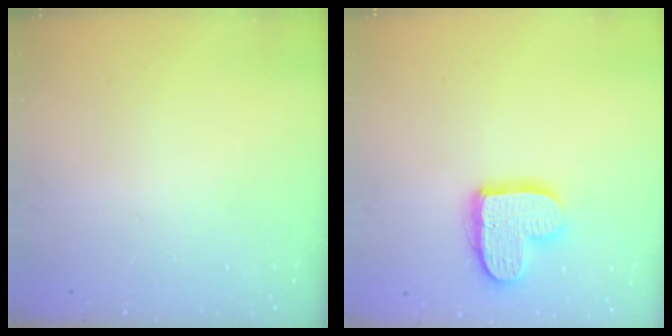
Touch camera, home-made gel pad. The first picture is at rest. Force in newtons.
{"total": 13.0, "press": 13.0, "slide": 0.8}